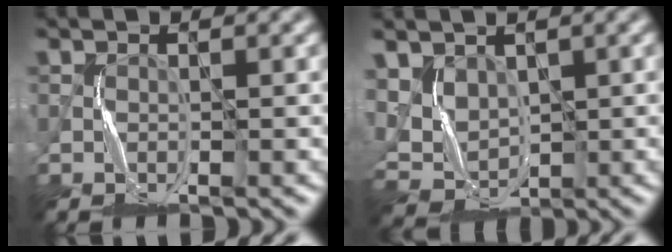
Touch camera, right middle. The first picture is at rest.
{"total": 3.6, "force": [2.1, 2.6, 1.5], "torque": [-0.042, -0.003, 0.047]}